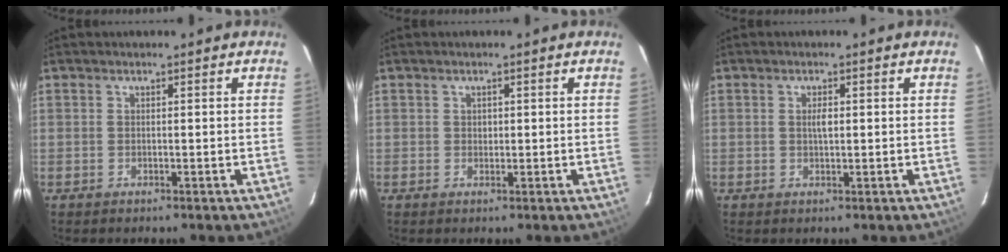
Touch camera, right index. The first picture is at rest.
{"total": 1.0, "force": [0.1, 0.9, 0.3], "torque": [-0.002, 0.002, 0.003]}
{"total": 1.8, "force": [0.2, 0.8, 1.6], "torque": [-0.029, 0.002, 0.004]}